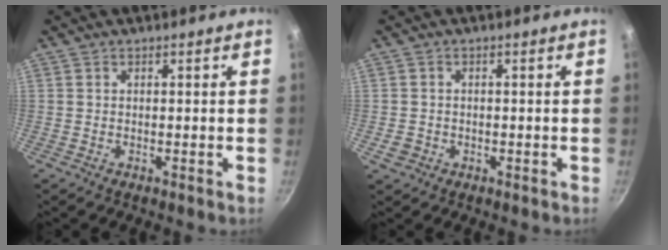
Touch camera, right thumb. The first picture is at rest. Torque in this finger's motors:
{"motor_torque": [0.14, 0.00, -0.06, -0.45, -0.03]}